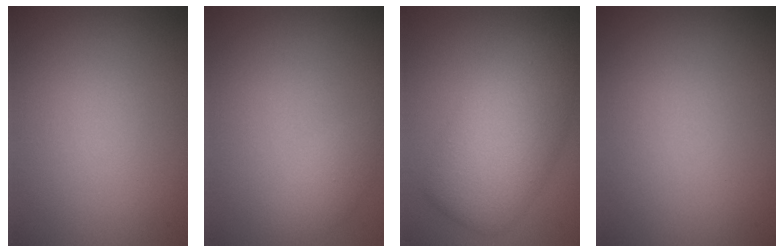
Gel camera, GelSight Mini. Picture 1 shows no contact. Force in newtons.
{"total": 1.3, "press": 1.3, "slide": 0.1}
{"total": 6.8, "press": 6.8, "slide": 0.2}
{"total": 0.0}